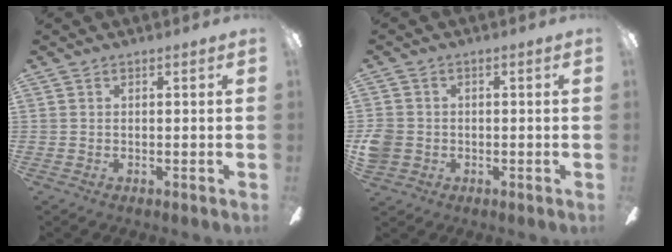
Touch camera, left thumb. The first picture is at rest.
{"total": 4.2, "force": [-0.7, 3.9, 1.4], "torque": [-0.040, 0.009, -0.013]}